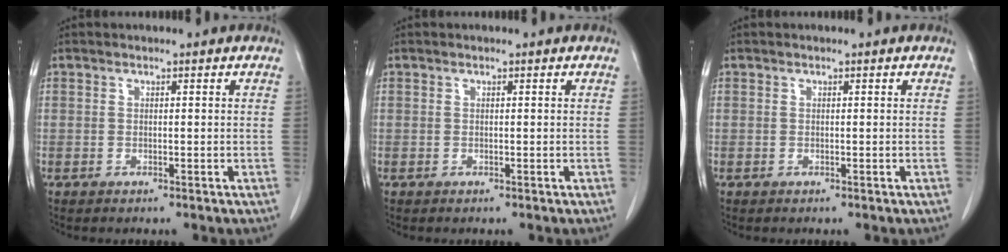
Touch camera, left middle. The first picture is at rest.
{"total": 0.0}
{"total": 0.0}